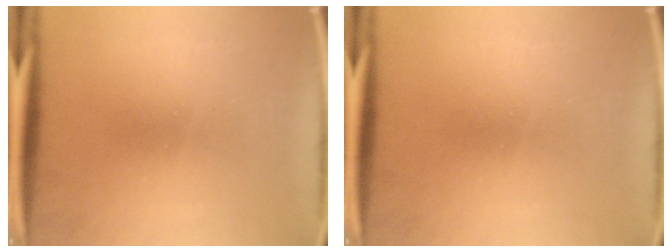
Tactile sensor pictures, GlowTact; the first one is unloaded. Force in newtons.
{"total": 0.0}